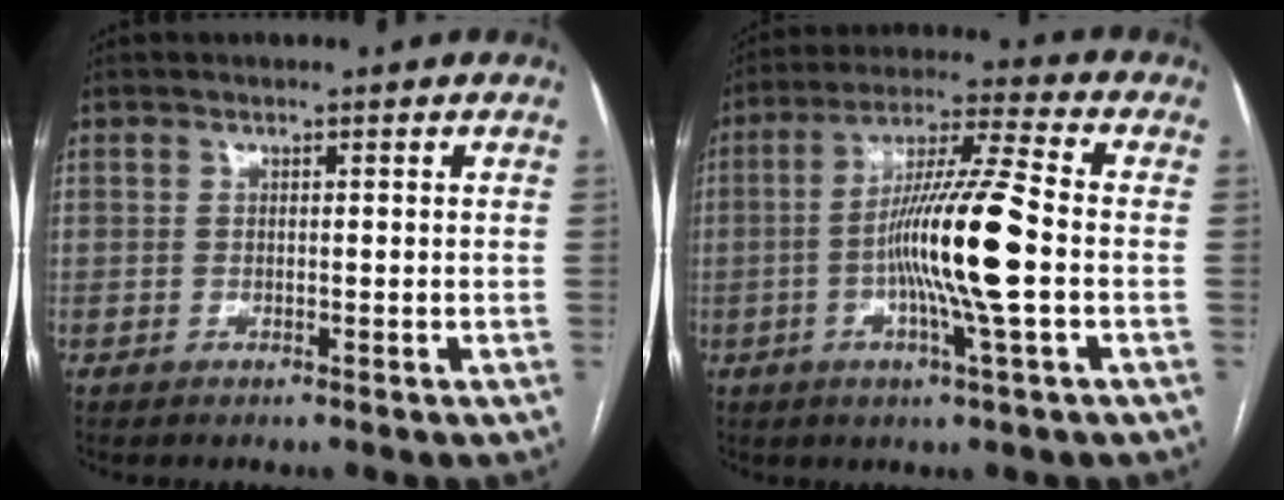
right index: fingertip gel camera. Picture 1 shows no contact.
{"total": 13.4, "force": [-2.2, -0.5, 13.2], "torque": [-0.243, -0.002, -0.048]}